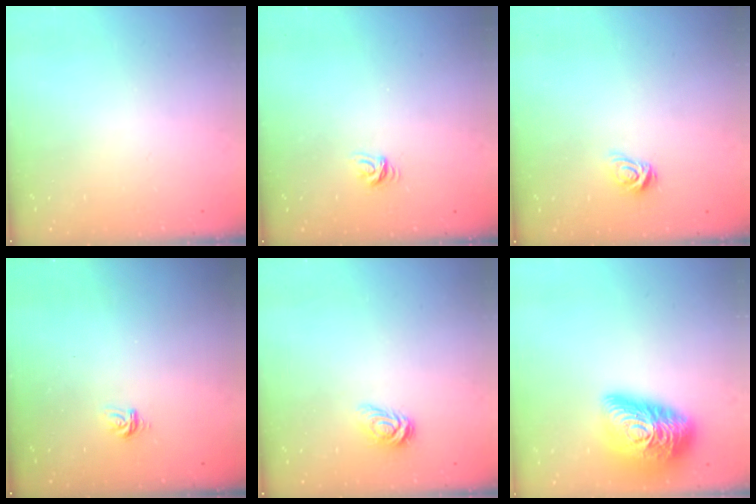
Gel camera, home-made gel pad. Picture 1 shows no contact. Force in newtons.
{"total": 4.7, "press": 4.7, "slide": 0.3}
{"total": 5.5, "press": 5.5, "slide": 0.4}
{"total": 3.4, "press": 3.4, "slide": 0.2}
{"total": 3.9, "press": 3.9, "slide": 0.5}
{"total": 21.3, "press": 21.2, "slide": 1.0}